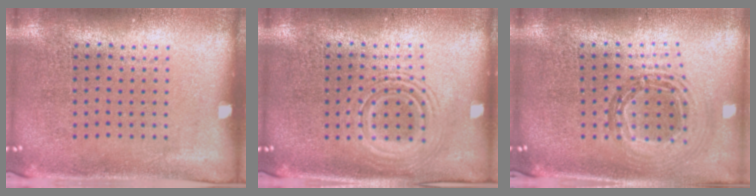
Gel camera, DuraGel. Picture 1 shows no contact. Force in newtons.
{"total": 2.1, "press": 2.1, "slide": 0.3}
{"total": 0.9, "press": 0.9, "slide": 0.2}